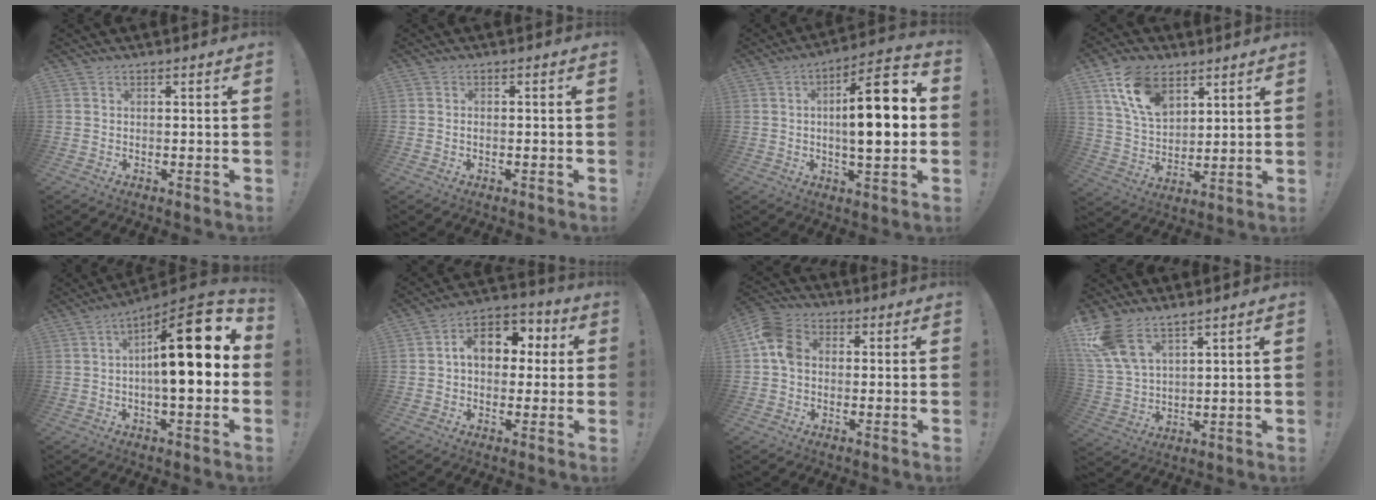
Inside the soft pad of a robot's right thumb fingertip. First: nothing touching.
{"total": 0.7, "force": [-0.4, 0.4, 0.4], "torque": [-0.007, 0.001, -0.008]}
{"total": 15.4, "force": [0.6, 4.7, 14.6], "torque": [-0.218, -0.003, -0.002]}
{"total": 14.6, "force": [8.3, 9.1, 7.9], "torque": [-0.137, -0.031, 0.160]}
{"total": 20.6, "force": [2.7, 6.0, 19.6], "torque": [-0.277, -0.017, 0.036]}
{"total": 11.5, "force": [2.2, 8.4, 7.6], "torque": [-0.115, 0.012, 0.044]}
{"total": 9.2, "force": [1.0, 6.9, 6.0], "torque": [-0.104, 0.014, 0.024]}
{"total": 10.3, "force": [7.9, 4.2, 5.2], "torque": [-0.119, -0.036, 0.155]}